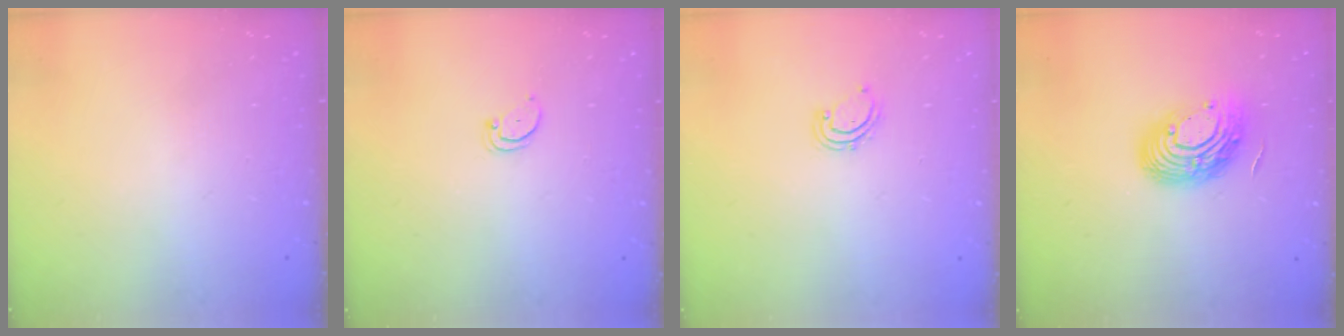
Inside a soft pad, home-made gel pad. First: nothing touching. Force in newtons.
{"total": 2.7, "press": 2.7, "slide": 0.2}
{"total": 3.5, "press": 3.5, "slide": 0.3}
{"total": 14.5, "press": 14.5, "slide": 1.0}